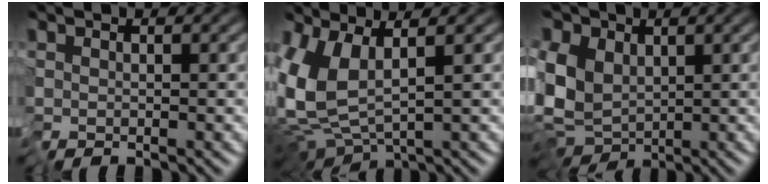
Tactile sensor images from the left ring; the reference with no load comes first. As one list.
[{"total": 5.6, "force": [0.3, 2.0, 5.2], "torque": [-0.120, -0.010, 0.012]}, {"total": 8.6, "force": [0.4, 6.2, 5.9], "torque": [-0.125, -0.004, 0.011]}]